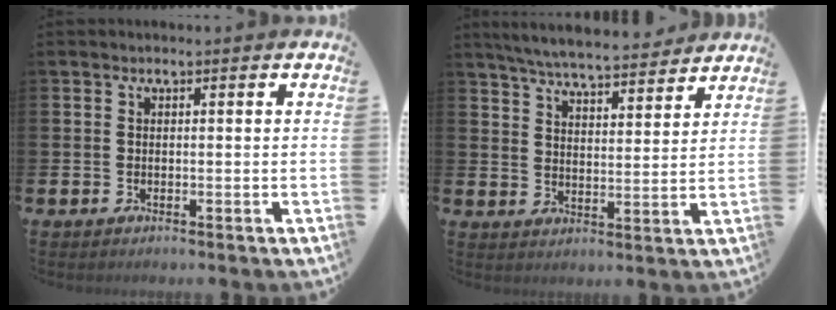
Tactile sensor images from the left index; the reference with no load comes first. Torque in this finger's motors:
{"motor_torque": [1.22, -0.92, 0.54, 0.17]}